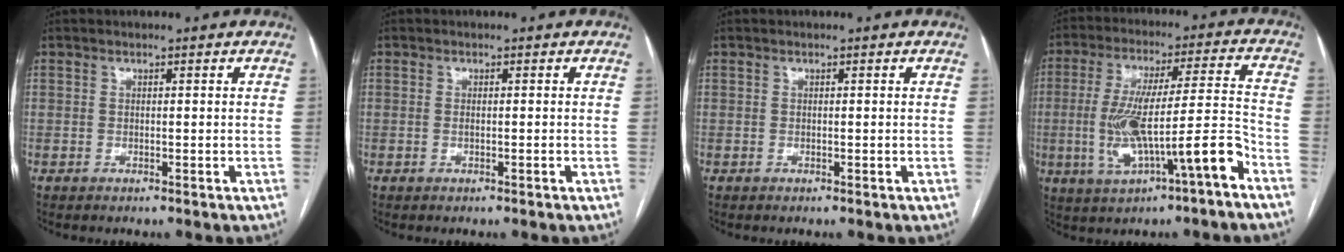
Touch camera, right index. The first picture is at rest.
{"total": 0.7, "force": [-0.1, 0.1, 0.7], "torque": [-0.012, 0.002, 0.002]}
{"total": 0.0}
{"total": 14.5, "force": [-5.1, 1.2, 13.5], "torque": [-0.248, 0.019, -0.076]}